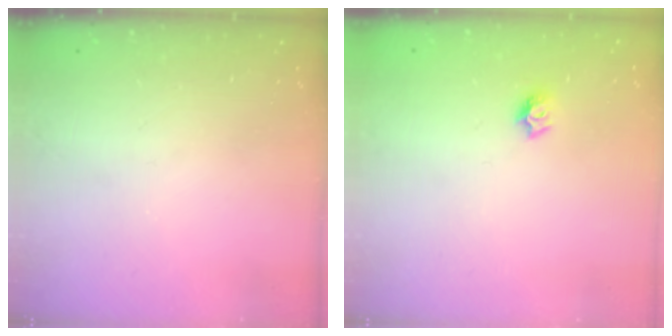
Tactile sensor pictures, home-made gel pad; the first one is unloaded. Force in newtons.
{"total": 5.6, "press": 5.6, "slide": 0.7}